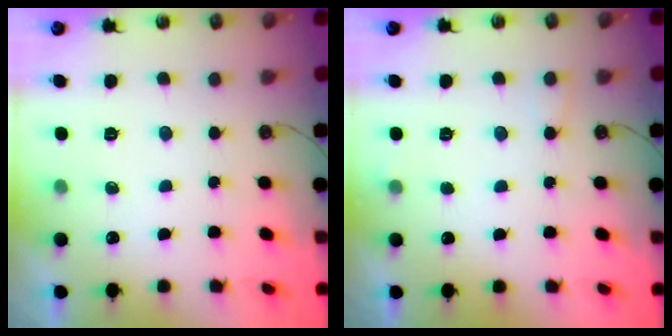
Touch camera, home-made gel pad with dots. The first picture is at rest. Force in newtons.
{"total": 6.0, "press": 6.0, "slide": 0.4}